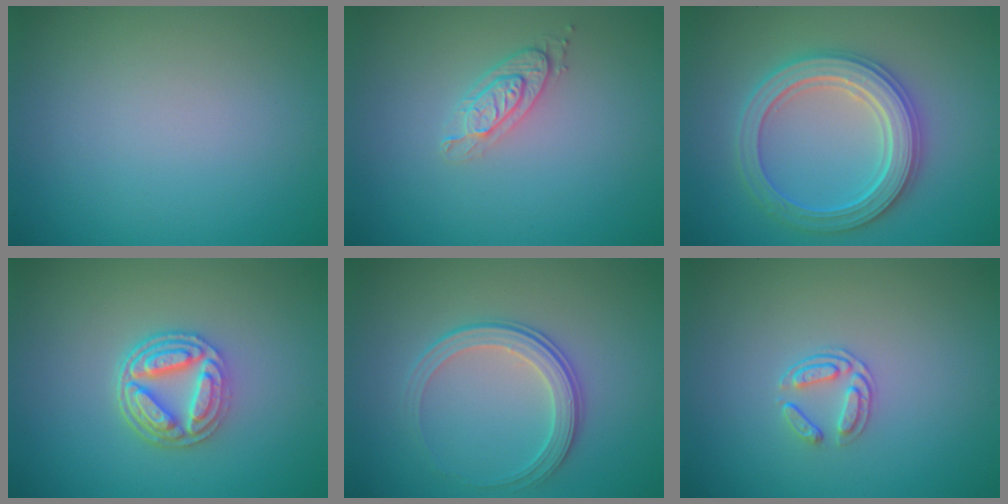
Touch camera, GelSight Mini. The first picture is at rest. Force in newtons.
{"total": 2.1, "press": 1.9, "slide": 0.8}
{"total": 5.4, "press": 5.4, "slide": 0.9}
{"total": 5.0, "press": 3.8, "slide": 3.2}
{"total": 2.8, "press": 2.2, "slide": 1.8}
{"total": 1.7, "press": 1.3, "slide": 1.1}